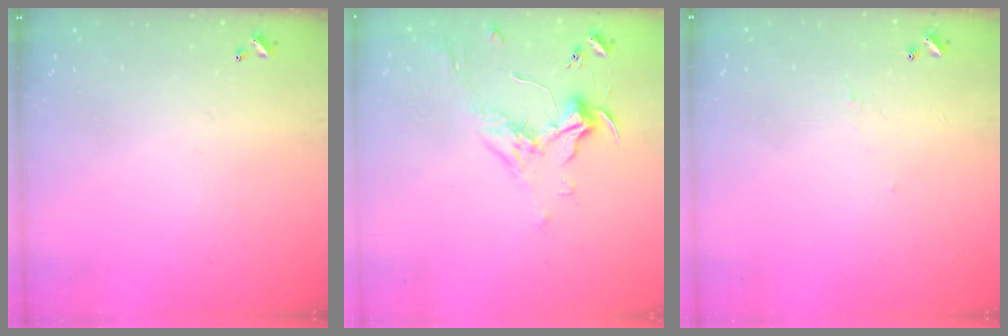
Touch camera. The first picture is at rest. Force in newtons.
{"total": 1.9, "press": 1.7, "slide": 0.7}
{"total": 1.5, "press": 1.4, "slide": 0.5}